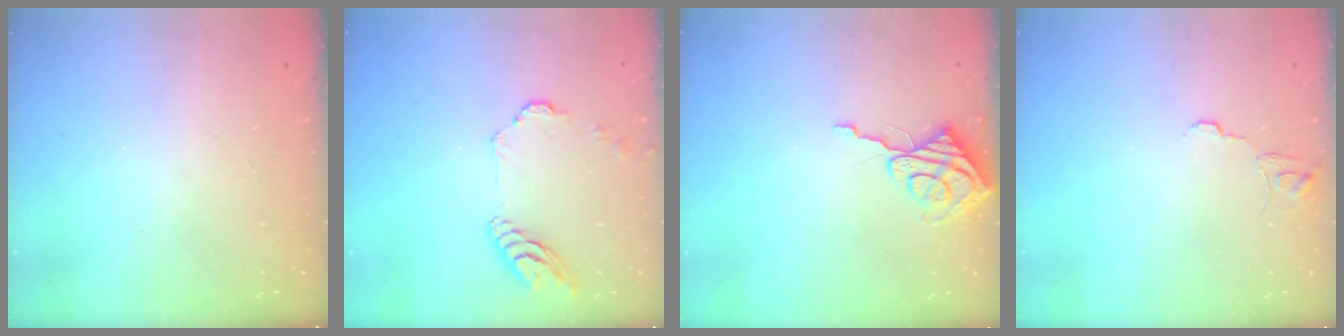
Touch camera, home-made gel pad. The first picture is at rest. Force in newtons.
{"total": 10.8, "press": 10.7, "slide": 1.0}
{"total": 8.5, "press": 8.4, "slide": 0.6}
{"total": 6.6, "press": 6.6, "slide": 0.4}